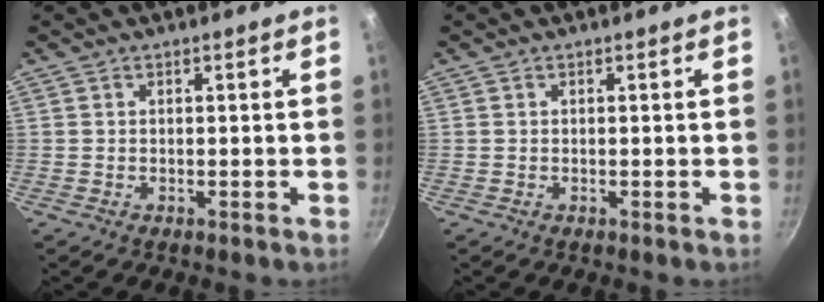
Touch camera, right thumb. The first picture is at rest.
{"total": 0.0}